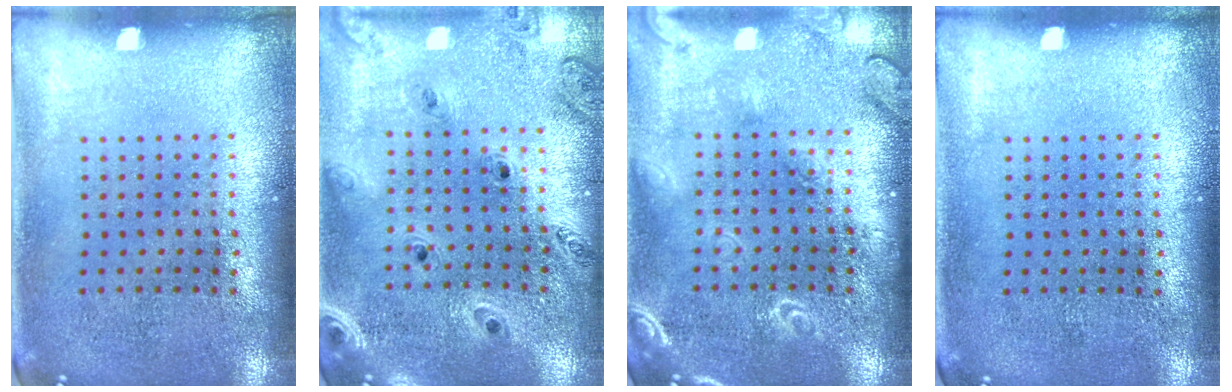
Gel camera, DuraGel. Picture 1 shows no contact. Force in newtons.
{"total": 1.2, "press": 1.2, "slide": 0.2}
{"total": 3.1, "press": 3.1, "slide": 0.4}
{"total": 0.0}